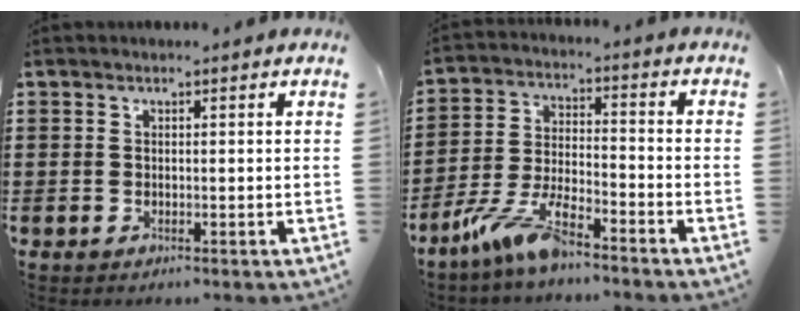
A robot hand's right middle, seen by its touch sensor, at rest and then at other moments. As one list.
[{"total": 8.6, "force": [-6.6, 1.7, 5.2], "torque": [-0.120, -0.004, -0.130]}]